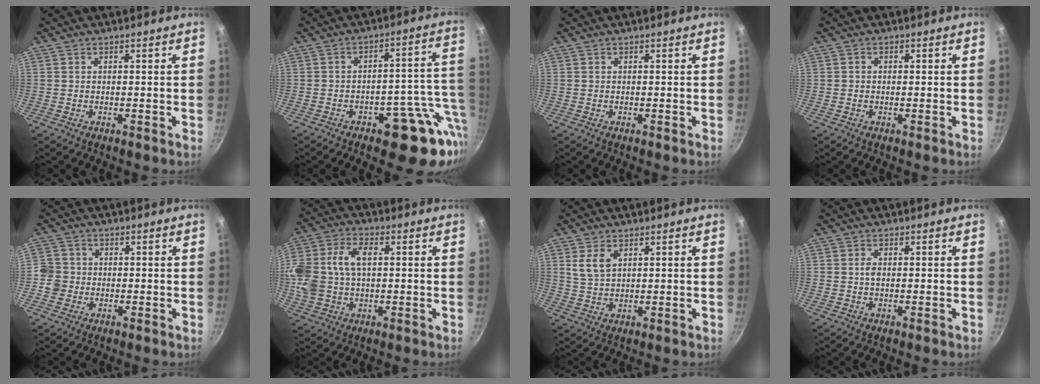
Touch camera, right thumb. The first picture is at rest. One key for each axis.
{"total": 15.6, "fx": -7.0, "fy": 6.6, "fz": 12.2, "tx": -0.080, "ty": 0.067, "tz": -0.082}
{"total": 0.0}
{"total": 0.5, "fx": 0.0, "fy": 0.5, "fz": 0.2, "tx": 0.002, "ty": 0.001, "tz": -0.004}
{"total": 4.1, "fx": -0.7, "fy": 4.0, "fz": 0.7, "tx": 0.010, "ty": 0.009, "tz": -0.021}
{"total": 15.8, "fx": 1.5, "fy": 10.3, "fz": 11.9, "tx": -0.274, "ty": 0.019, "tz": 0.029}
{"total": 4.2, "fx": 1.9, "fy": 2.5, "fz": 2.9, "tx": -0.054, "ty": -0.006, "tz": 0.045}
{"total": 1.4, "fx": 0.0, "fy": 0.9, "fz": 1.1, "tx": -0.018, "ty": 0.001, "tz": -0.004}